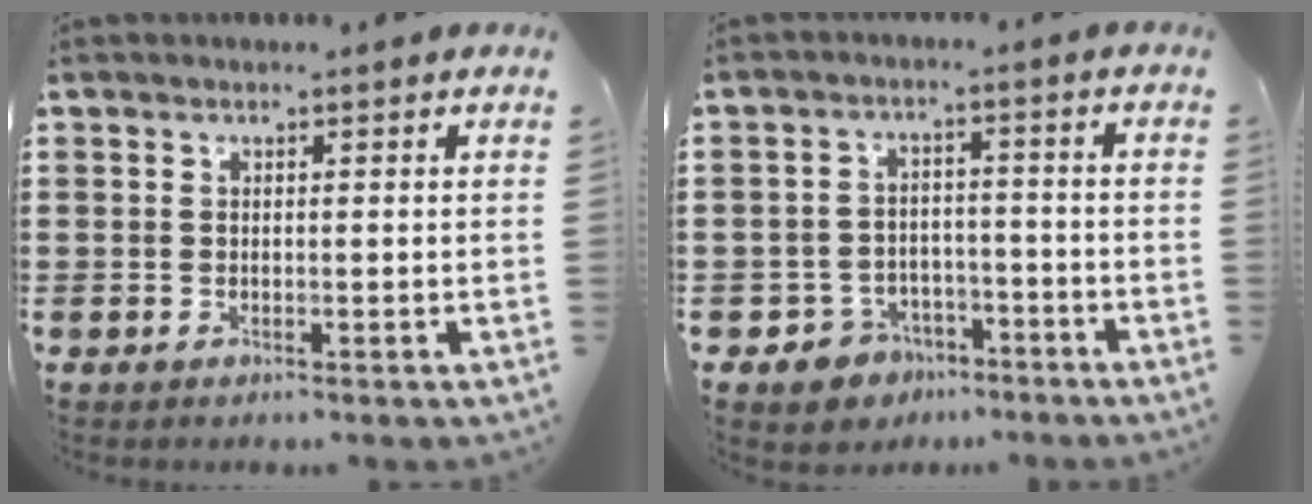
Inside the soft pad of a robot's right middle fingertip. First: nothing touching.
{"total": 4.0, "force": [-3.3, 2.2, 0.2], "torque": [-0.022, 0.007, -0.069]}